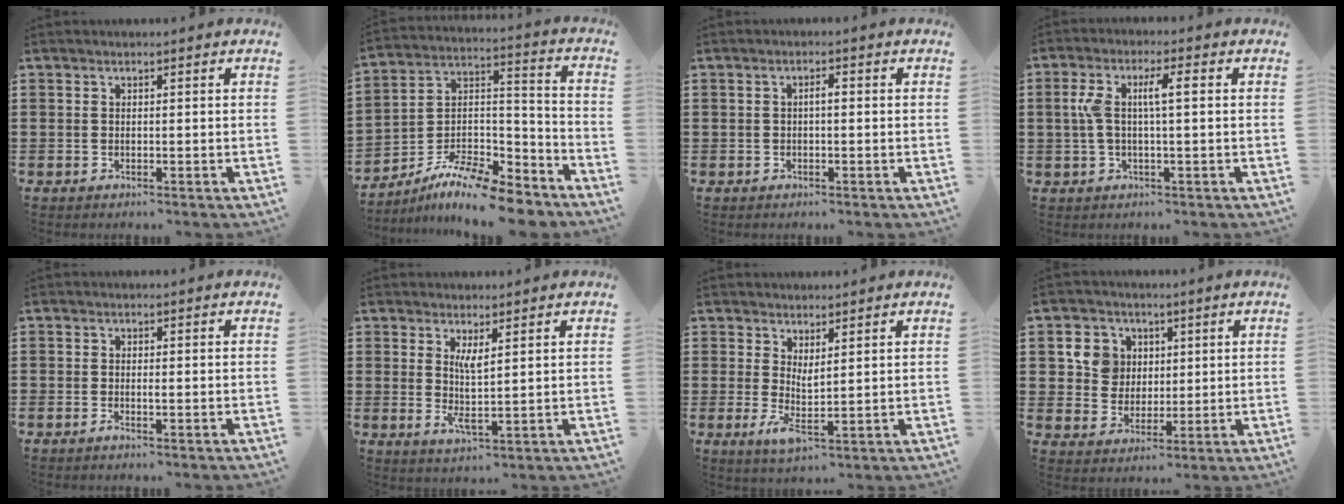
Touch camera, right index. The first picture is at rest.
{"total": 10.1, "force": [-8.8, 2.2, 4.4], "torque": [-0.083, 0.017, -0.176]}
{"total": 1.2, "force": [-0.2, 0.3, 1.2], "torque": [-0.023, 0.001, -0.004]}
{"total": 5.6, "force": [0.5, 1.4, 5.5], "torque": [-0.125, -0.002, -0.004]}
{"total": 0.8, "force": [-0.6, 0.0, 0.6], "torque": [-0.013, -0.005, -0.010]}
{"total": 3.3, "force": [1.1, 0.5, 3.1], "torque": [-0.063, -0.005, 0.021]}
{"total": 2.9, "force": [1.3, 0.6, 2.5], "torque": [-0.059, -0.011, 0.024]}
{"total": 6.8, "force": [1.9, 6.2, 2.0], "torque": [-0.052, 0.015, 0.032]}